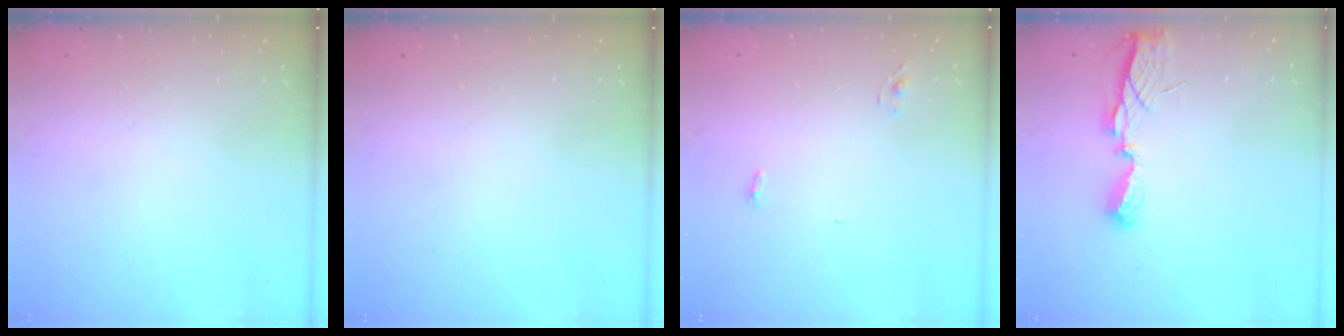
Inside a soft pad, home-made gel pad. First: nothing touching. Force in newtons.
{"total": 0.0}
{"total": 3.2, "press": 2.9, "slide": 1.5}
{"total": 6.2, "press": 6.2, "slide": 0.0}